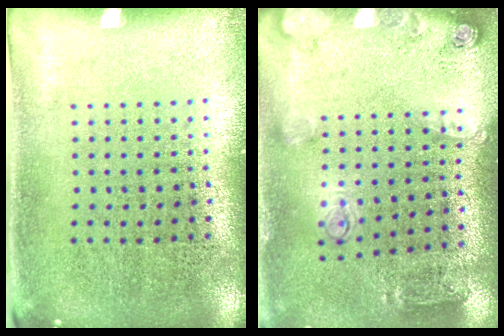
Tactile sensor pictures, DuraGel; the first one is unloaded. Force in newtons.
{"total": 2.0, "press": 1.4, "slide": 1.4}